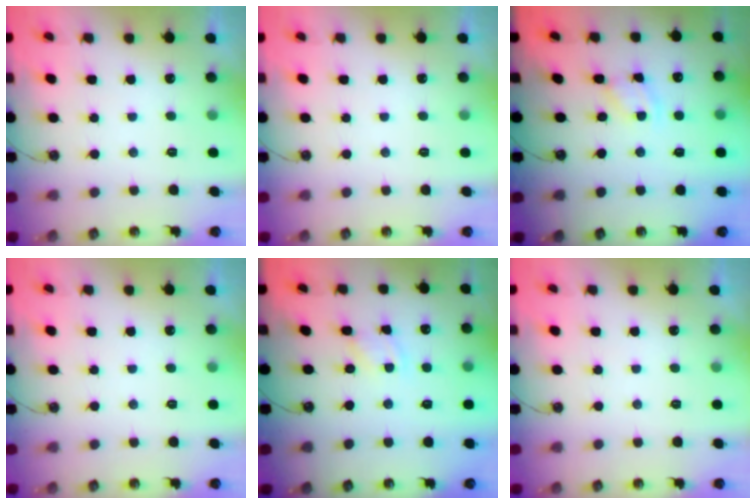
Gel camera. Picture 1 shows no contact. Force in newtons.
{"total": 0.0}
{"total": 2.1, "press": 2.1, "slide": 0.3}
{"total": 0.0}
{"total": 2.3, "press": 2.3, "slide": 0.4}
{"total": 0.0}